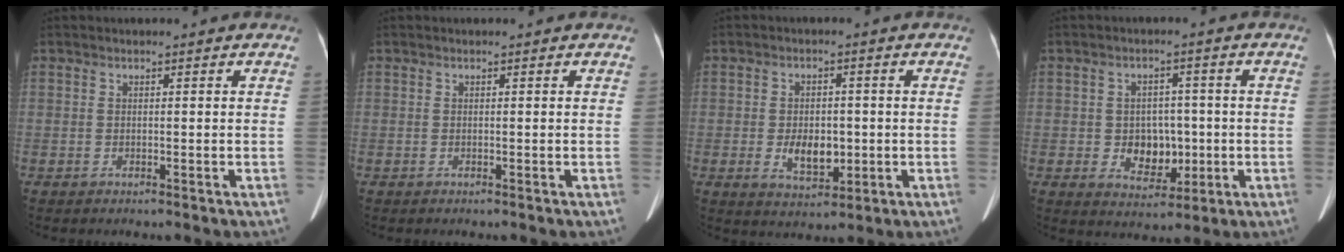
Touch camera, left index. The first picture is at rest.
{"total": 0.0}
{"total": 5.6, "force": [-1.0, 3.3, 4.4], "torque": [-0.080, -0.003, -0.007]}
{"total": 6.2, "force": [-0.8, 4.7, 3.9], "torque": [-0.060, 0.008, -0.003]}